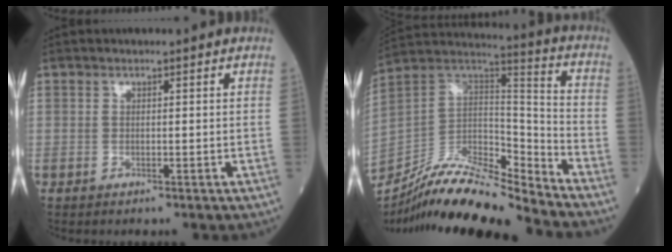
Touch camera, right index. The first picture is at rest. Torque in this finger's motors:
{"motor_torque": [0.01, -0.27, -0.02, -0.06]}